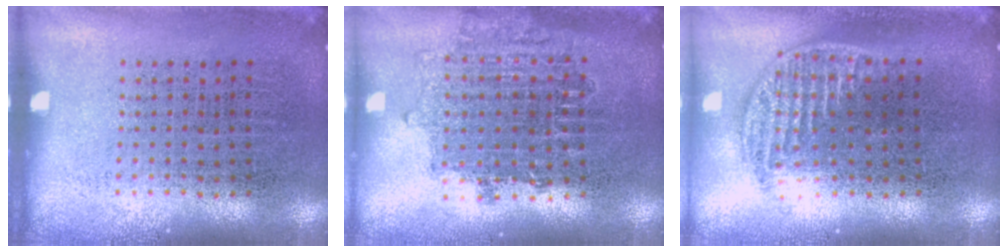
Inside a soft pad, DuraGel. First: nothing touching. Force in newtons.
{"total": 1.6, "press": 1.3, "slide": 0.9}
{"total": 1.3, "press": 1.1, "slide": 0.5}